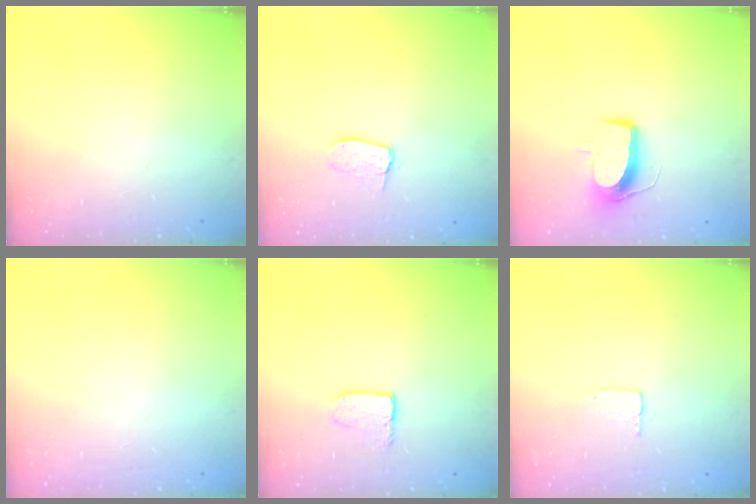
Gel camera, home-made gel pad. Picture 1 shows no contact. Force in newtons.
{"total": 3.0, "press": 3.0, "slide": 0.2}
{"total": 9.8, "press": 9.8, "slide": 0.4}
{"total": 0.0}
{"total": 4.1, "press": 4.1, "slide": 0.3}
{"total": 3.5, "press": 3.5, "slide": 0.2}